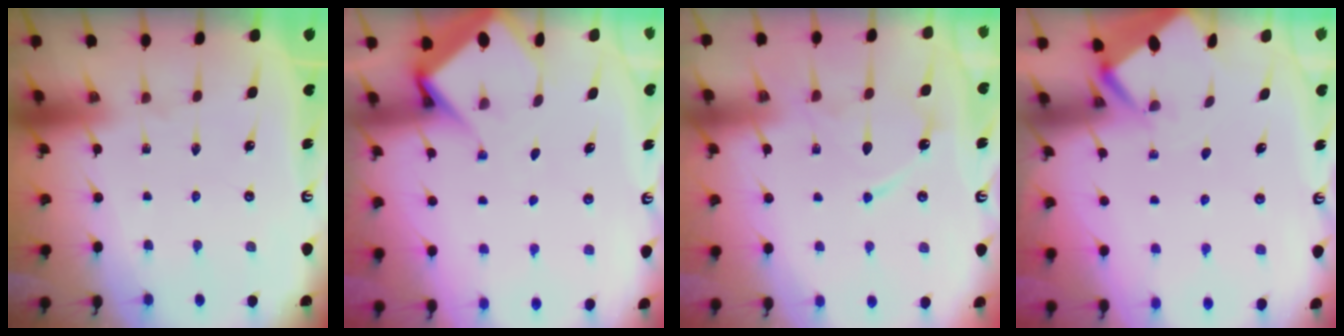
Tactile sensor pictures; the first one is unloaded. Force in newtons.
{"total": 6.8, "press": 6.8, "slide": 0.7}
{"total": 10.9, "press": 10.9, "slide": 1.0}
{"total": 2.9, "press": 2.9, "slide": 0.4}